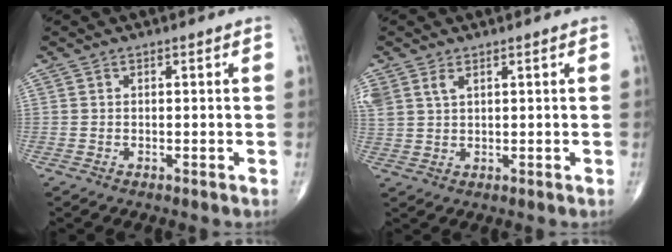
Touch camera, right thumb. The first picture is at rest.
{"total": 4.2, "force": [2.3, 2.3, 2.7], "torque": [-0.066, 0.004, 0.057]}